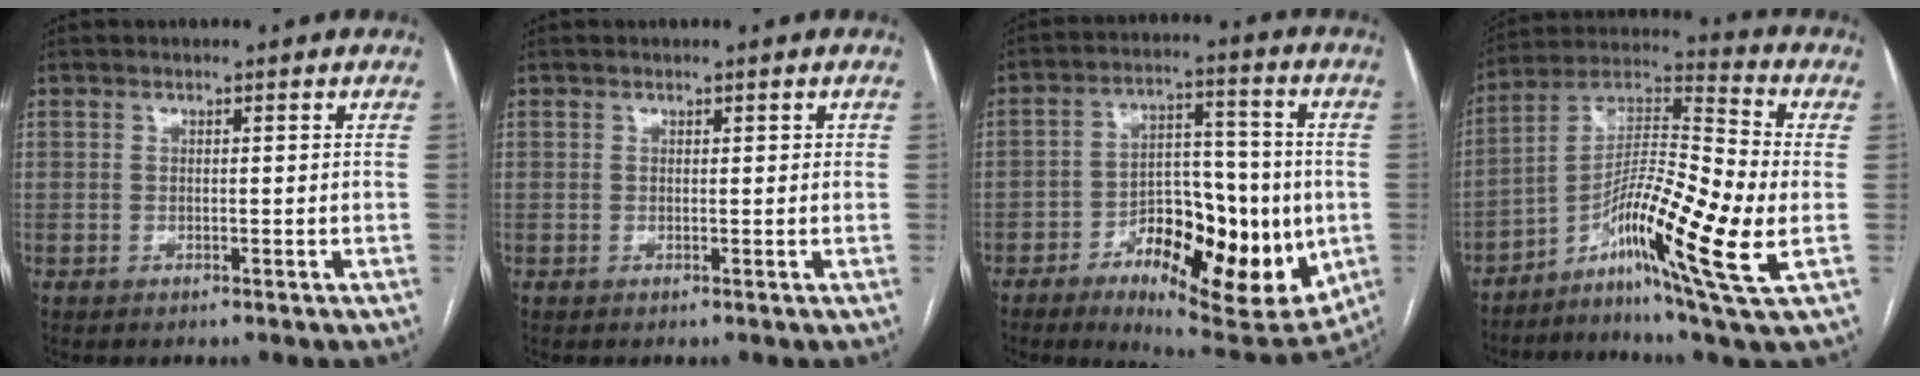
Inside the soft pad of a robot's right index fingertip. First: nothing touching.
{"total": 0.5, "force": [0.3, 0.3, 0.3], "torque": [-0.002, 0.005, 0.003]}
{"total": 19.7, "force": [-6.1, 8.5, 16.7], "torque": [-0.234, 0.008, -0.075]}
{"total": 19.0, "force": [-5.2, 1.2, 18.3], "torque": [-0.343, -0.003, -0.093]}